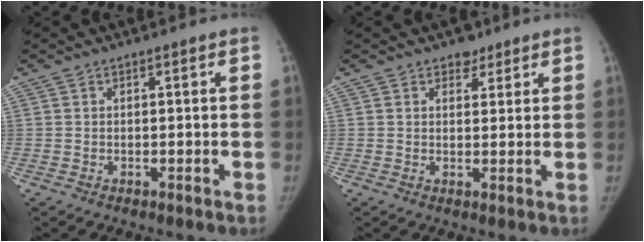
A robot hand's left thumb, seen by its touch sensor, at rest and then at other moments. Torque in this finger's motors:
{"motor_torque": [0.26, 0.15, -0.47, -0.19, 0.02]}